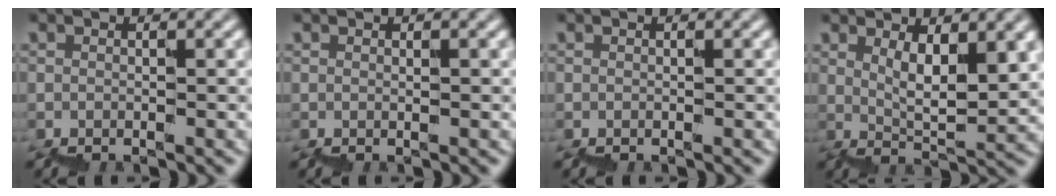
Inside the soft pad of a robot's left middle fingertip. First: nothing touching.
{"total": 0.0}
{"total": 0.0}
{"total": 4.4, "force": [3.0, 0.9, 3.2], "torque": [-0.056, -0.003, 0.067]}